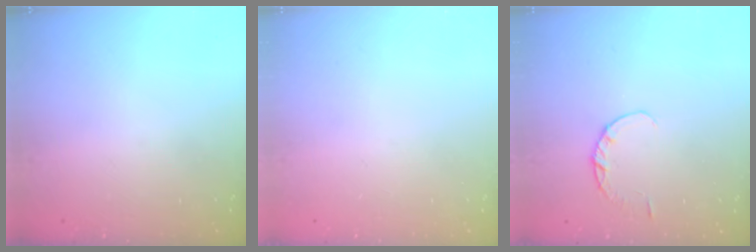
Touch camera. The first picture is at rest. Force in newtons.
{"total": 0.0}
{"total": 2.9, "press": 2.8, "slide": 0.4}